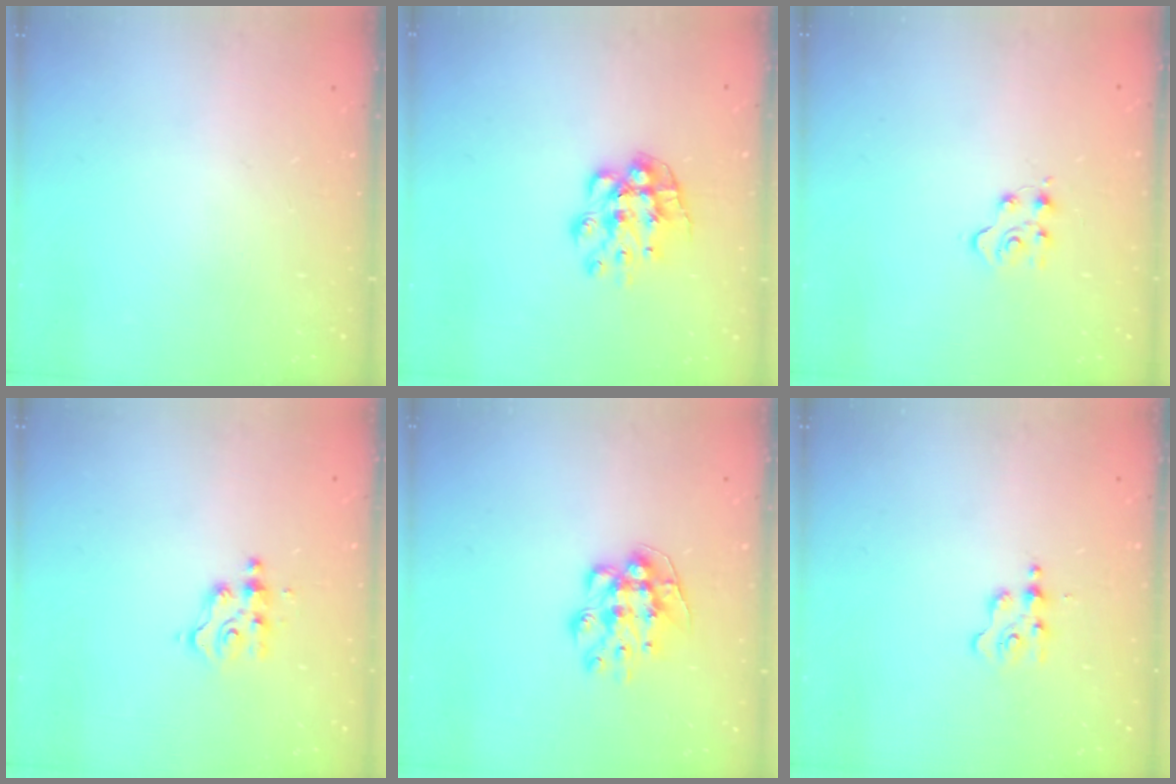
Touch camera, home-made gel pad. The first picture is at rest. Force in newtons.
{"total": 9.7, "press": 9.7, "slide": 0.4}
{"total": 5.1, "press": 5.1, "slide": 0.6}
{"total": 3.9, "press": 3.9, "slide": 0.5}
{"total": 9.3, "press": 9.3, "slide": 0.4}
{"total": 1.7, "press": 1.7, "slide": 0.3}